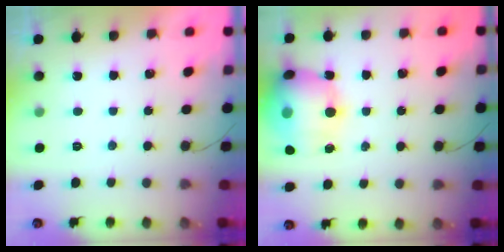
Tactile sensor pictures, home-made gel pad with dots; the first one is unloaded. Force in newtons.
{"total": 17.3, "press": 16.9, "slide": 3.5}